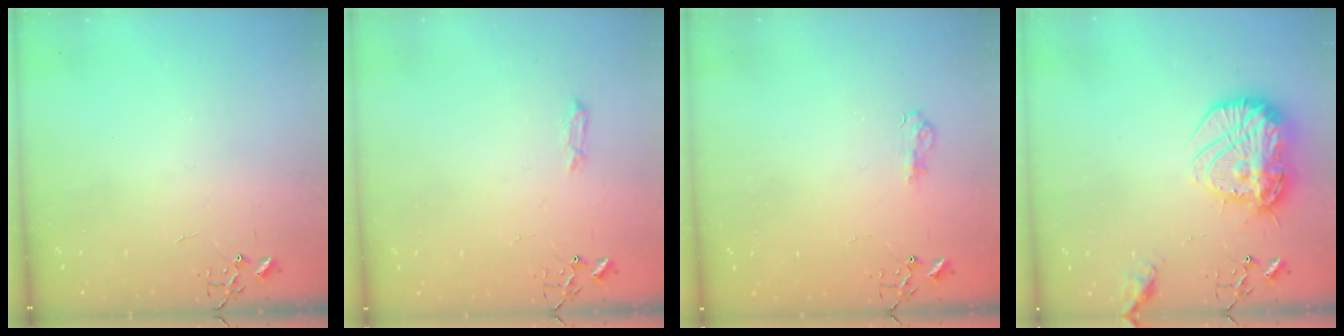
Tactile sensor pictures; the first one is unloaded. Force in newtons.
{"total": 4.0, "press": 4.0, "slide": 0.6}
{"total": 7.9, "press": 7.8, "slide": 0.8}
{"total": 19.3, "press": 19.2, "slide": 1.6}